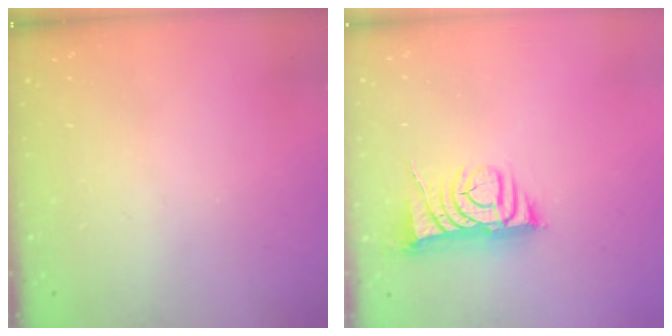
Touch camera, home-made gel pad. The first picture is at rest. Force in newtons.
{"total": 8.3, "press": 8.2, "slide": 1.0}